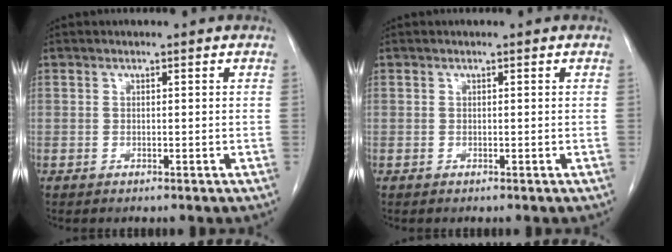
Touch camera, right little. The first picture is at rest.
{"total": 0.0}